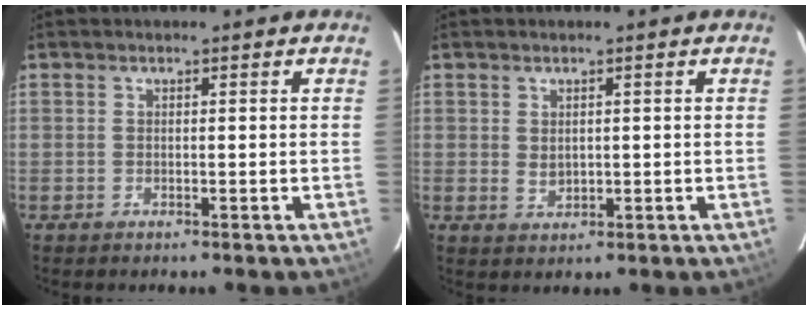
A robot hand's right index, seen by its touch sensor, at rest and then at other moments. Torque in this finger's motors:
{"motor_torque": [0.05, 0.02, 0.10, 0.00]}